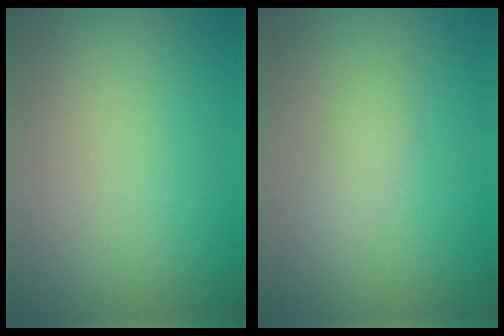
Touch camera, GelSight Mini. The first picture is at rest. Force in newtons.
{"total": 1.4, "press": 1.4, "slide": 0.0}